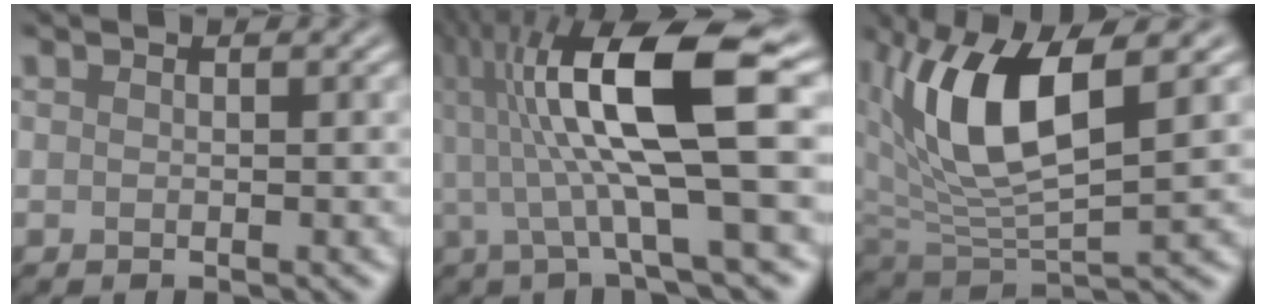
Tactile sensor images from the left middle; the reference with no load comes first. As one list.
[{"total": 11.7, "force": [1.3, 2.6, 11.3], "torque": [-0.193, 0.013, 0.028]}, {"total": 8.8, "force": [2.4, 3.8, 7.6], "torque": [-0.158, -0.008, 0.047]}]